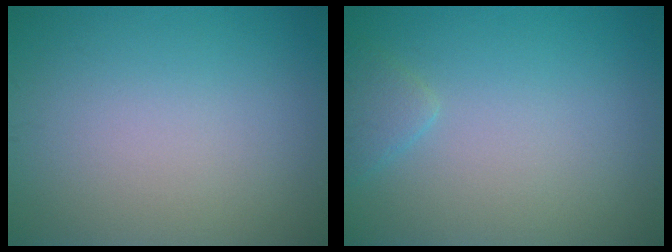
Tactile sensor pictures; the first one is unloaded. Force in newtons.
{"total": 1.4, "press": 1.4, "slide": 0.2}